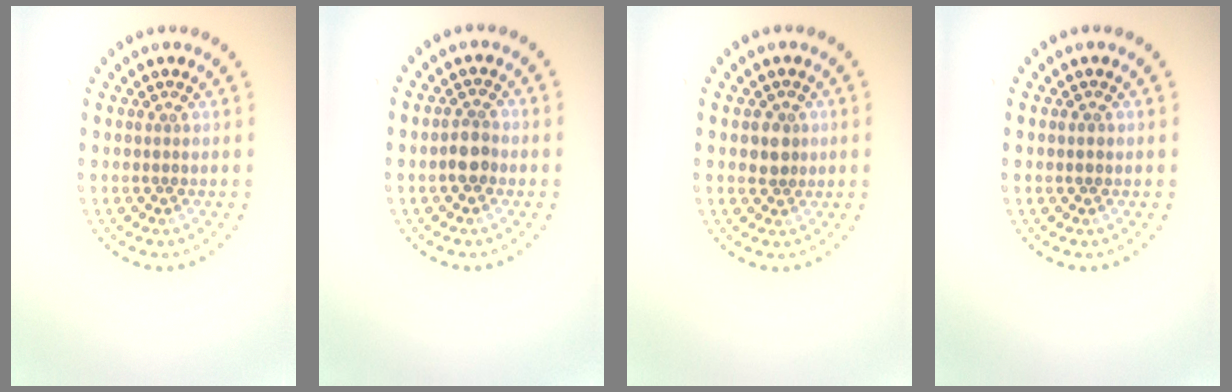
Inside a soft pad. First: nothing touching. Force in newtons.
{"total": 1.9, "press": 1.7, "slide": 0.7}
{"total": 1.9, "press": 1.7, "slide": 0.9}
{"total": 1.0, "press": 1.0, "slide": 0.1}